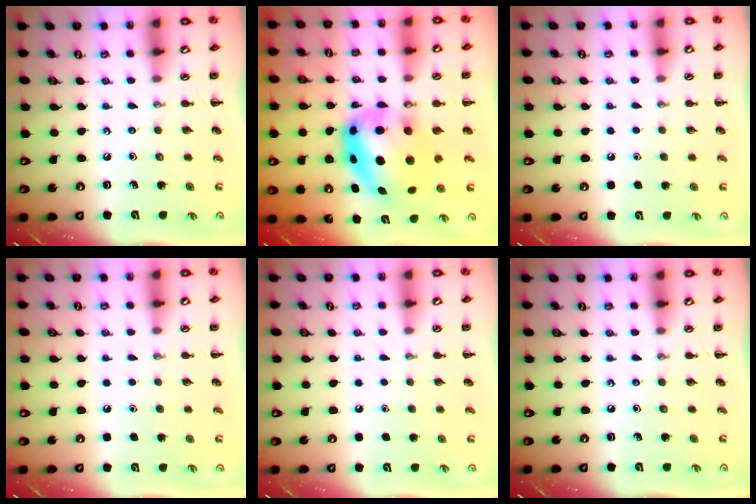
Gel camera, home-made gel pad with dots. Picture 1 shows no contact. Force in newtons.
{"total": 9.0, "press": 8.7, "slide": 2.3}
{"total": 1.6, "press": 1.6, "slide": 0.1}
{"total": 1.8, "press": 1.7, "slide": 0.1}
{"total": 1.8, "press": 1.7, "slide": 0.1}
{"total": 0.0}